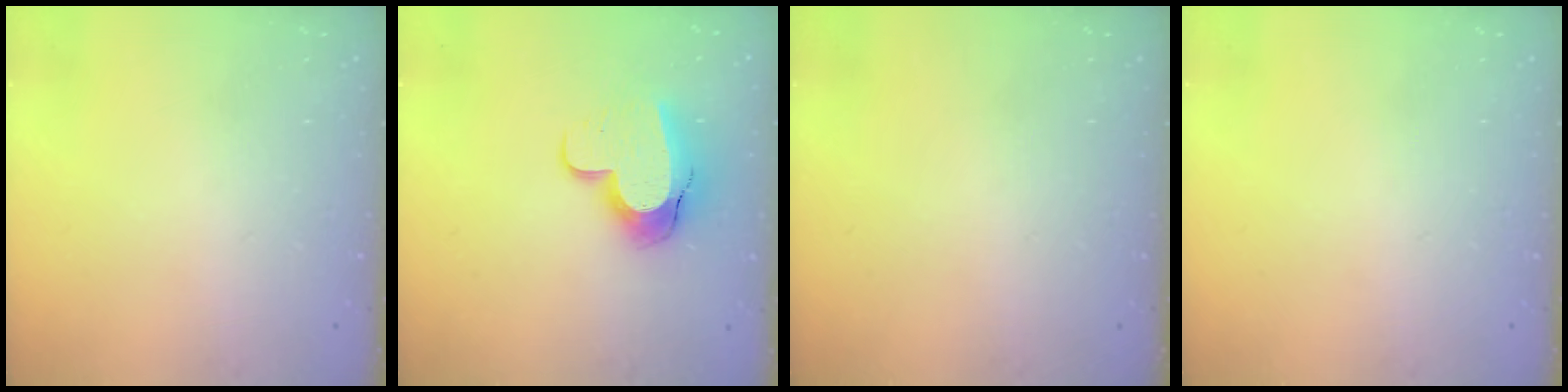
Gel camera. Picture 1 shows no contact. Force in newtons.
{"total": 11.8, "press": 11.7, "slide": 1.0}
{"total": 0.0}
{"total": 0.0}